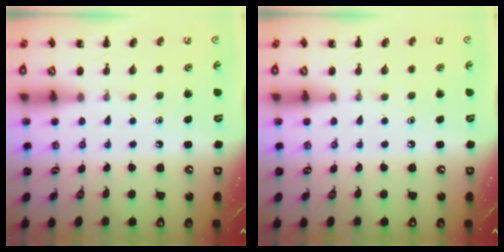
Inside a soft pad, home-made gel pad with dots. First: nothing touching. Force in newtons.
{"total": 0.0}